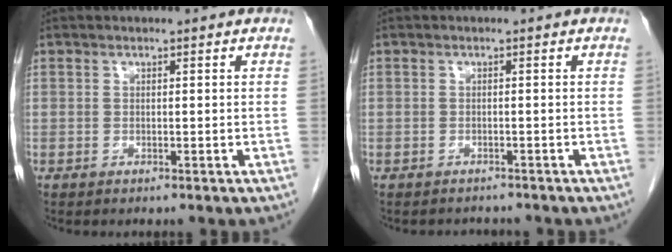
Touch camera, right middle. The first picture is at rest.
{"total": 2.3, "force": [-2.2, 0.7, 0.0], "torque": [-0.004, -0.006, -0.029]}